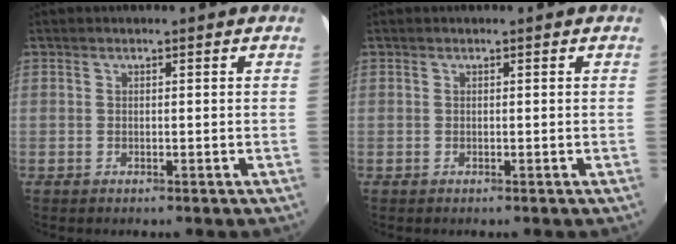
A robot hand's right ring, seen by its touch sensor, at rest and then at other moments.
{"total": 0.0}